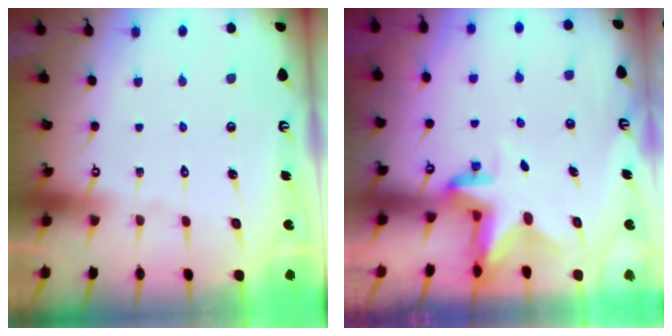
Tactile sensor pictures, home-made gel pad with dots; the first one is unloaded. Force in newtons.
{"total": 3.0, "press": 3.0, "slide": 0.4}